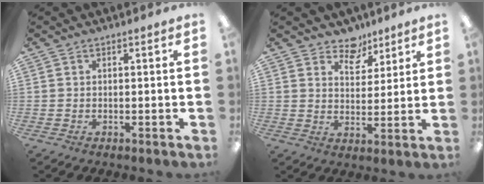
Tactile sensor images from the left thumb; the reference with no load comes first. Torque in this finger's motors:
{"motor_torque": [0.00, -0.01, -0.48, 0.12, 0.04]}